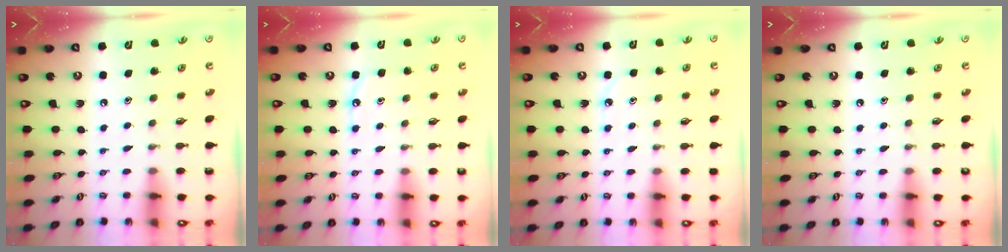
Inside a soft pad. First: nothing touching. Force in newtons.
{"total": 5.1, "press": 5.1, "slide": 0.5}
{"total": 4.3, "press": 4.3, "slide": 0.3}
{"total": 3.2, "press": 3.2, "slide": 0.6}